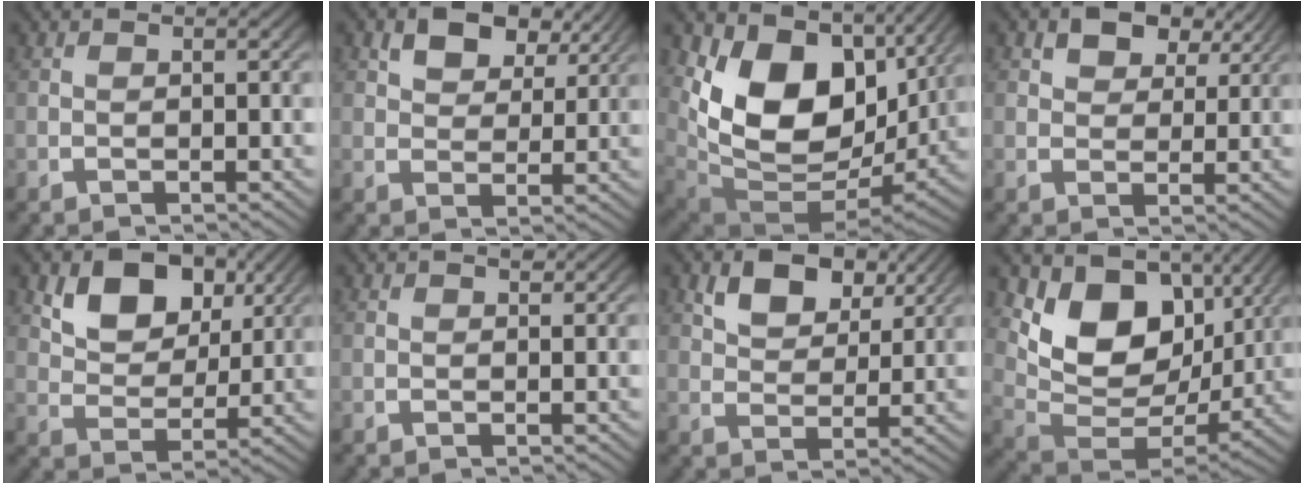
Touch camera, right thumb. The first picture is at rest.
{"total": 5.1, "force": [3.3, 2.7, 2.8], "torque": [-0.046, 0.003, 0.056]}
{"total": 14.9, "force": [1.3, 9.7, 11.2], "torque": [-0.247, -0.045, 0.044]}
{"total": 4.4, "force": [2.9, 2.4, 2.3], "torque": [-0.036, 0.002, 0.049]}
{"total": 7.3, "force": [3.4, 4.7, 4.5], "torque": [-0.084, -0.003, 0.060]}
{"total": 0.6, "force": [0.5, 0.2, 0.2], "torque": [0.001, -0.001, 0.008]}
{"total": 5.6, "force": [3.3, 3.2, 3.3], "torque": [-0.059, -0.003, 0.060]}
{"total": 13.0, "force": [1.7, 9.0, 9.2], "torque": [-0.191, -0.036, 0.037]}